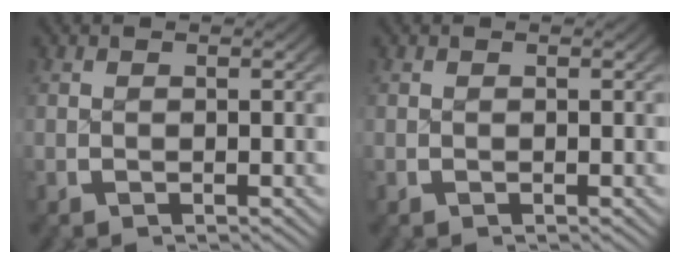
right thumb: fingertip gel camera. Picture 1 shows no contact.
{"total": 0.0}